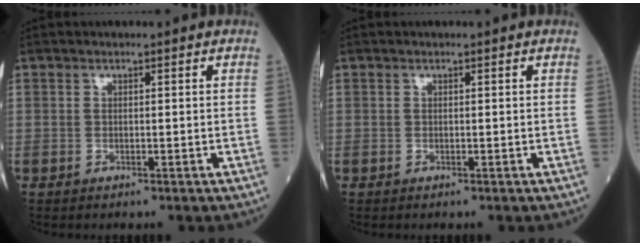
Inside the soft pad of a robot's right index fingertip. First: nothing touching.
{"total": 0.0}